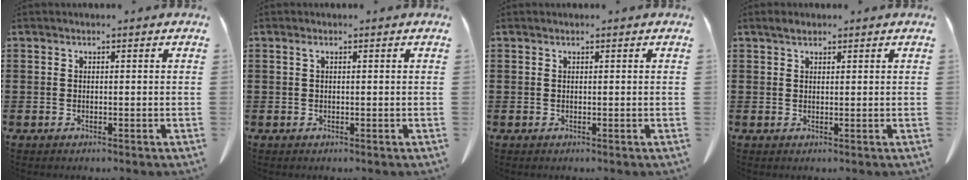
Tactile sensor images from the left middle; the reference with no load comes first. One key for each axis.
{"total": 0.7, "fx": 0.2, "fy": 0.1, "fz": 0.7, "tx": -0.013, "ty": 0.000, "tz": 0.003}
{"total": 0.0}
{"total": 1.5, "fx": 1.2, "fy": 0.5, "fz": 0.6, "tx": -0.008, "ty": 0.000, "tz": 0.021}